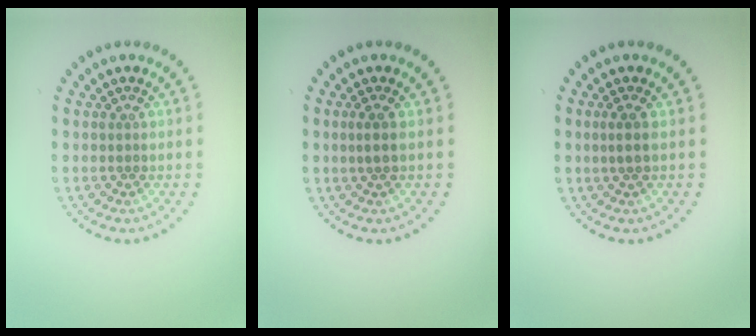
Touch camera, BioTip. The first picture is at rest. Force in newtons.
{"total": 1.4, "press": 1.1, "slide": 0.8}
{"total": 1.4, "press": 1.1, "slide": 0.8}